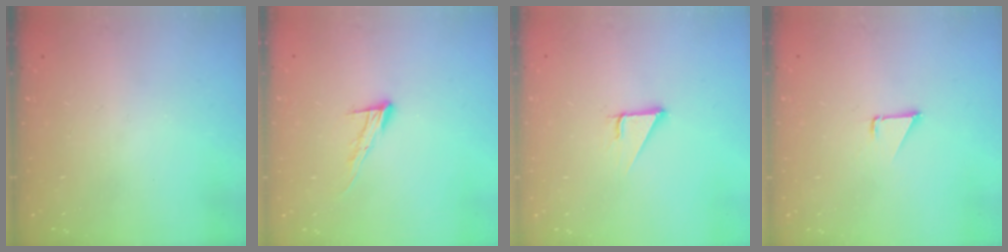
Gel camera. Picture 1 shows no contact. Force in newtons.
{"total": 9.1, "press": 9.1, "slide": 0.6}
{"total": 2.9, "press": 2.9, "slide": 0.1}
{"total": 1.1, "press": 1.1, "slide": 0.1}